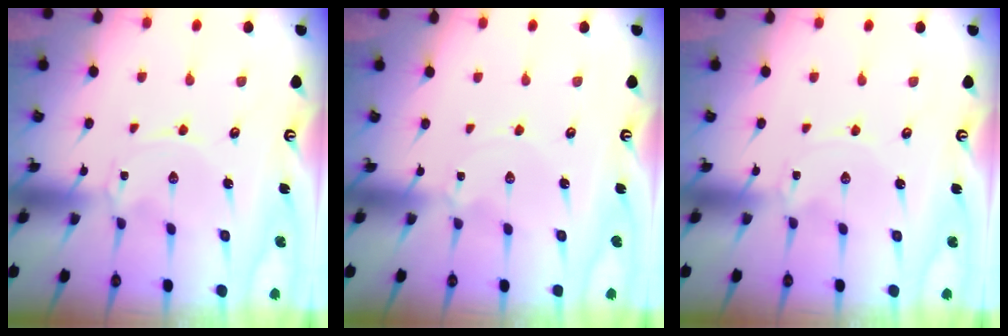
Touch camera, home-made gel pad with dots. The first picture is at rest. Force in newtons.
{"total": 0.0}
{"total": 0.0}